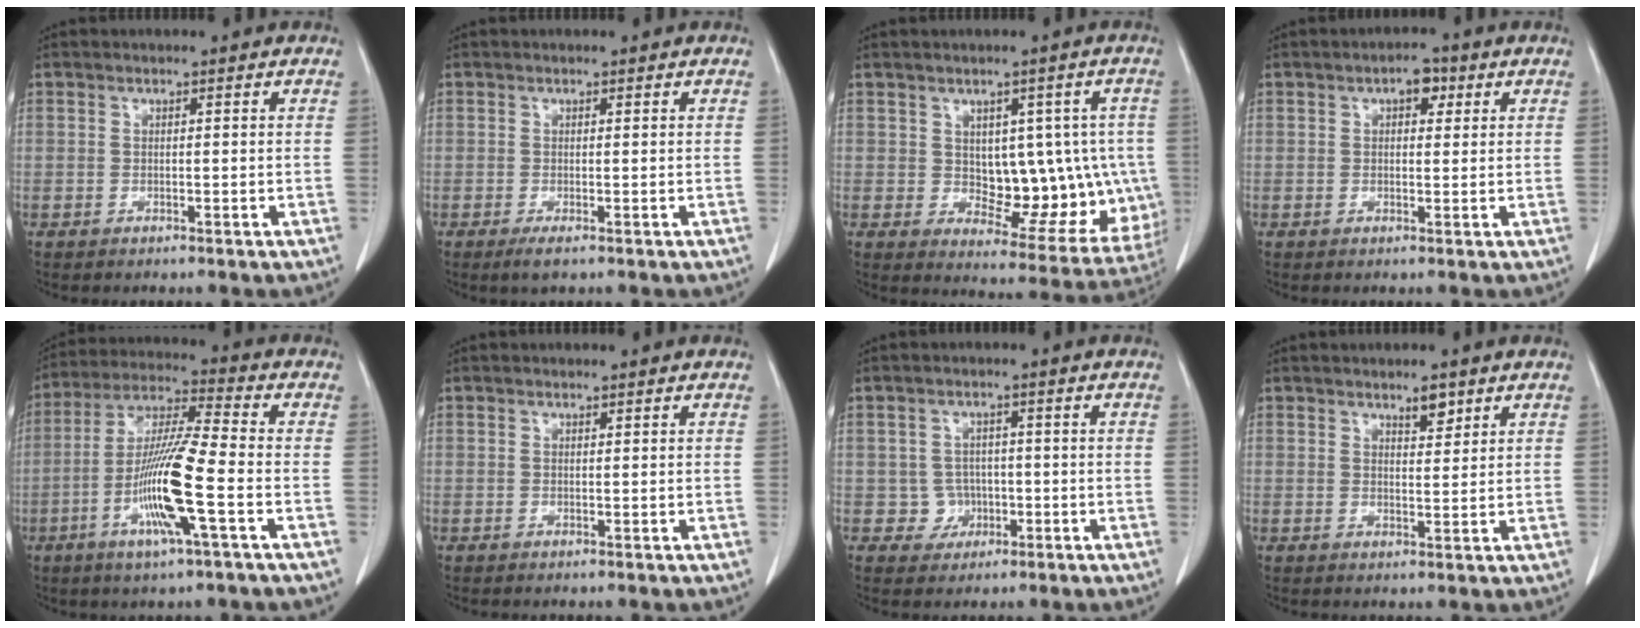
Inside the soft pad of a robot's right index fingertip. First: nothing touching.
{"total": 1.4, "force": [-0.7, 0.1, 1.3], "torque": [-0.021, -0.005, -0.009]}
{"total": 13.0, "force": [0.6, 7.3, 10.7], "torque": [-0.115, 0.015, 0.035]}
{"total": 3.1, "force": [1.4, 1.6, 2.3], "torque": [-0.033, 0.013, 0.017]}
{"total": 13.4, "force": [-4.0, 0.2, 12.8], "torque": [-0.251, -0.006, -0.081]}
{"total": 0.0}
{"total": 3.4, "force": [-0.8, 3.3, 0.0], "torque": [0.014, 0.012, -0.007]}
{"total": 2.7, "force": [1.9, 0.9, 1.7], "torque": [-0.029, -0.003, 0.033]}